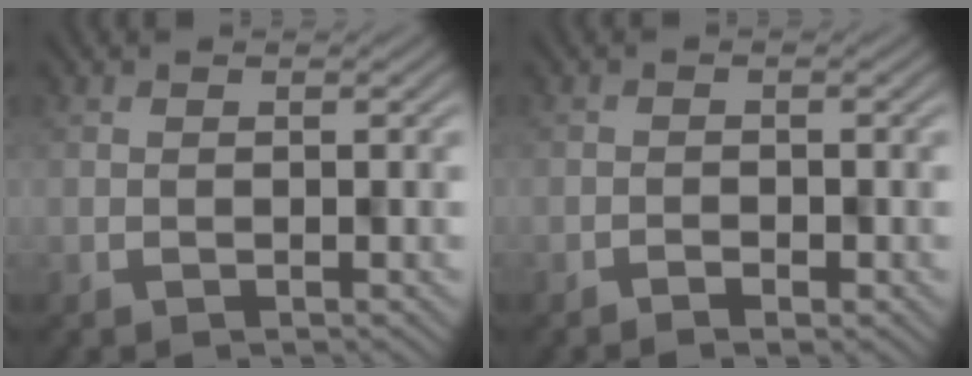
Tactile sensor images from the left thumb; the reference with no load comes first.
{"total": 0.8, "force": [-0.7, 0.3, 0.3], "torque": [-0.004, 0.001, -0.012]}